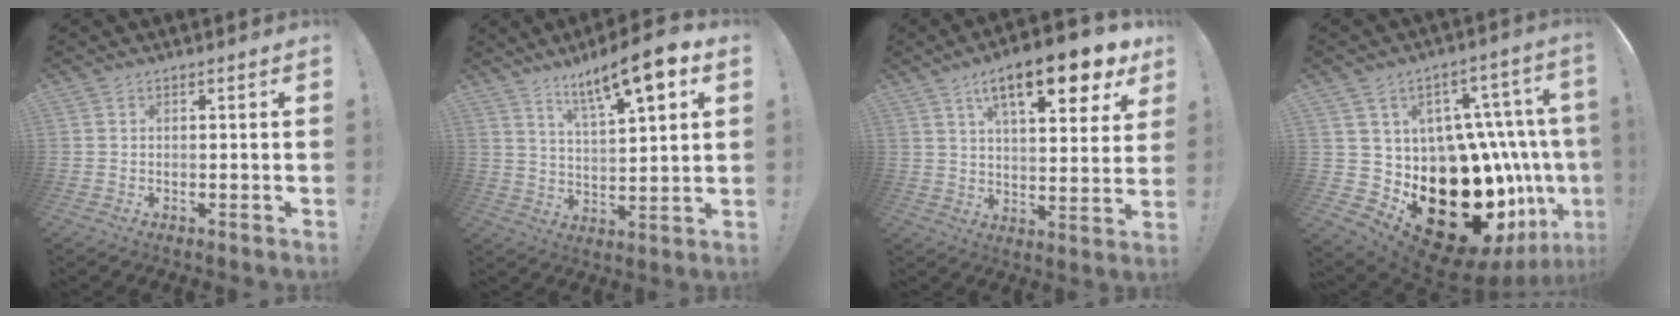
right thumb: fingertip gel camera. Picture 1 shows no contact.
{"total": 12.8, "force": [8.4, 2.3, 9.4], "torque": [-0.164, -0.042, 0.136]}
{"total": 16.7, "force": [9.2, 4.9, 13.0], "torque": [-0.198, -0.046, 0.142]}
{"total": 30.8, "force": [-10.4, 19.4, 21.6], "torque": [-0.264, 0.017, -0.089]}